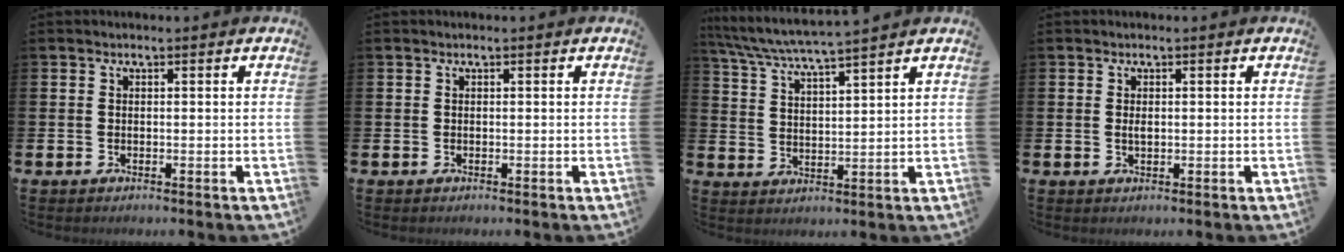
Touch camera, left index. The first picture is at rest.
{"total": 0.0}
{"total": 5.6, "force": [5.3, -0.4, 1.7], "torque": [-0.052, -0.032, 0.092]}
{"total": 0.8, "force": [0.1, 0.4, 0.7], "torque": [-0.014, 0.002, 0.001]}